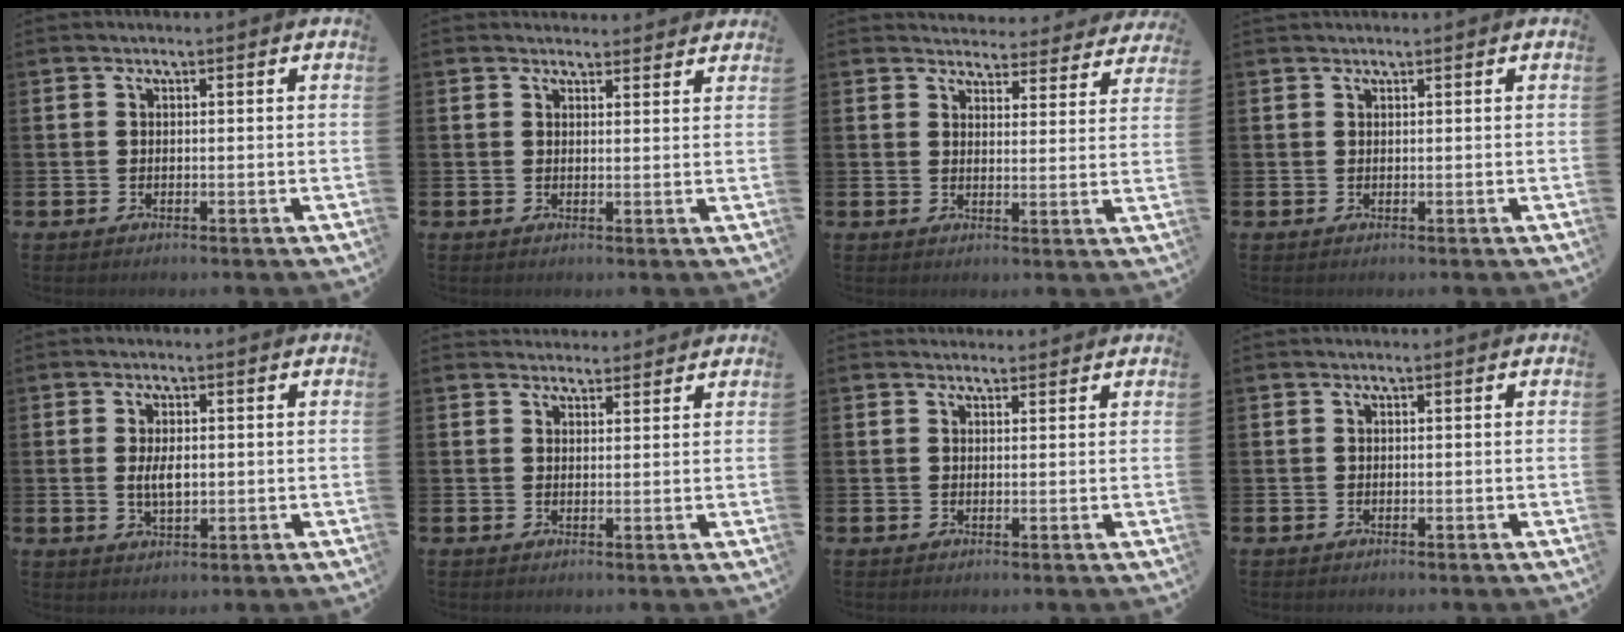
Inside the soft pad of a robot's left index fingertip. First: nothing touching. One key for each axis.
{"total": 2.1, "fx": 2.1, "fy": 0.5, "fz": -0.2, "tx": 0.010, "ty": -0.012, "tz": 0.037}
{"total": 3.9, "fx": 3.8, "fy": 1.1, "fz": 0.0, "tx": -0.003, "ty": -0.030, "tz": 0.064}
{"total": 0.6, "fx": 0.6, "fy": 0.0, "fz": 0.0, "tx": 0.003, "ty": 0.000, "tz": 0.011}
{"total": 3.4, "fx": 0.2, "fy": 1.8, "fz": 2.9, "tx": -0.042, "ty": 0.000, "tz": 0.000}
{"total": 2.5, "fx": 2.4, "fy": 0.7, "fz": -0.2, "tx": 0.013, "ty": -0.014, "tz": 0.042}
{"total": 1.5, "fx": 1.4, "fy": 0.6, "fz": -0.1, "tx": 0.013, "ty": -0.005, "tz": 0.023}
{"total": 0.0}